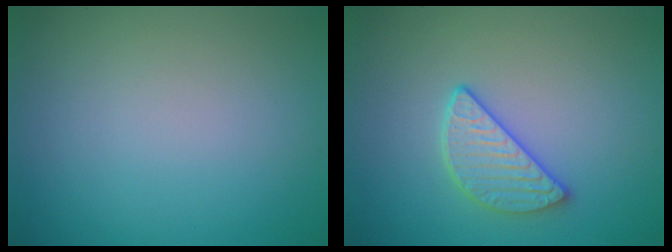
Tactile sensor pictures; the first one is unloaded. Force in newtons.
{"total": 2.9, "press": 2.6, "slide": 1.1}